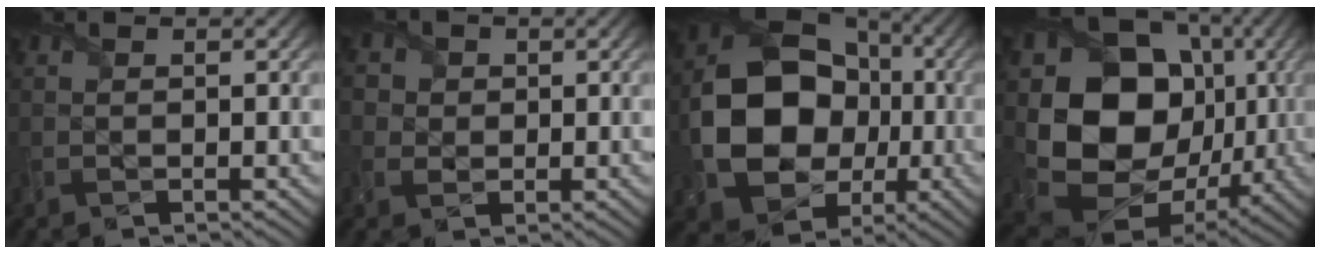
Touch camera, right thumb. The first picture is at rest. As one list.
[{"total": 3.6, "force": [1.0, 3.3, 1.0], "torque": [-0.038, 0.000, 0.001]}, {"total": 15.5, "force": [-1.3, 12.4, 9.2], "torque": [-0.179, -0.023, -0.021]}, {"total": 18.0, "force": [0.9, 14.9, 10.1], "torque": [-0.212, -0.049, 0.035]}]